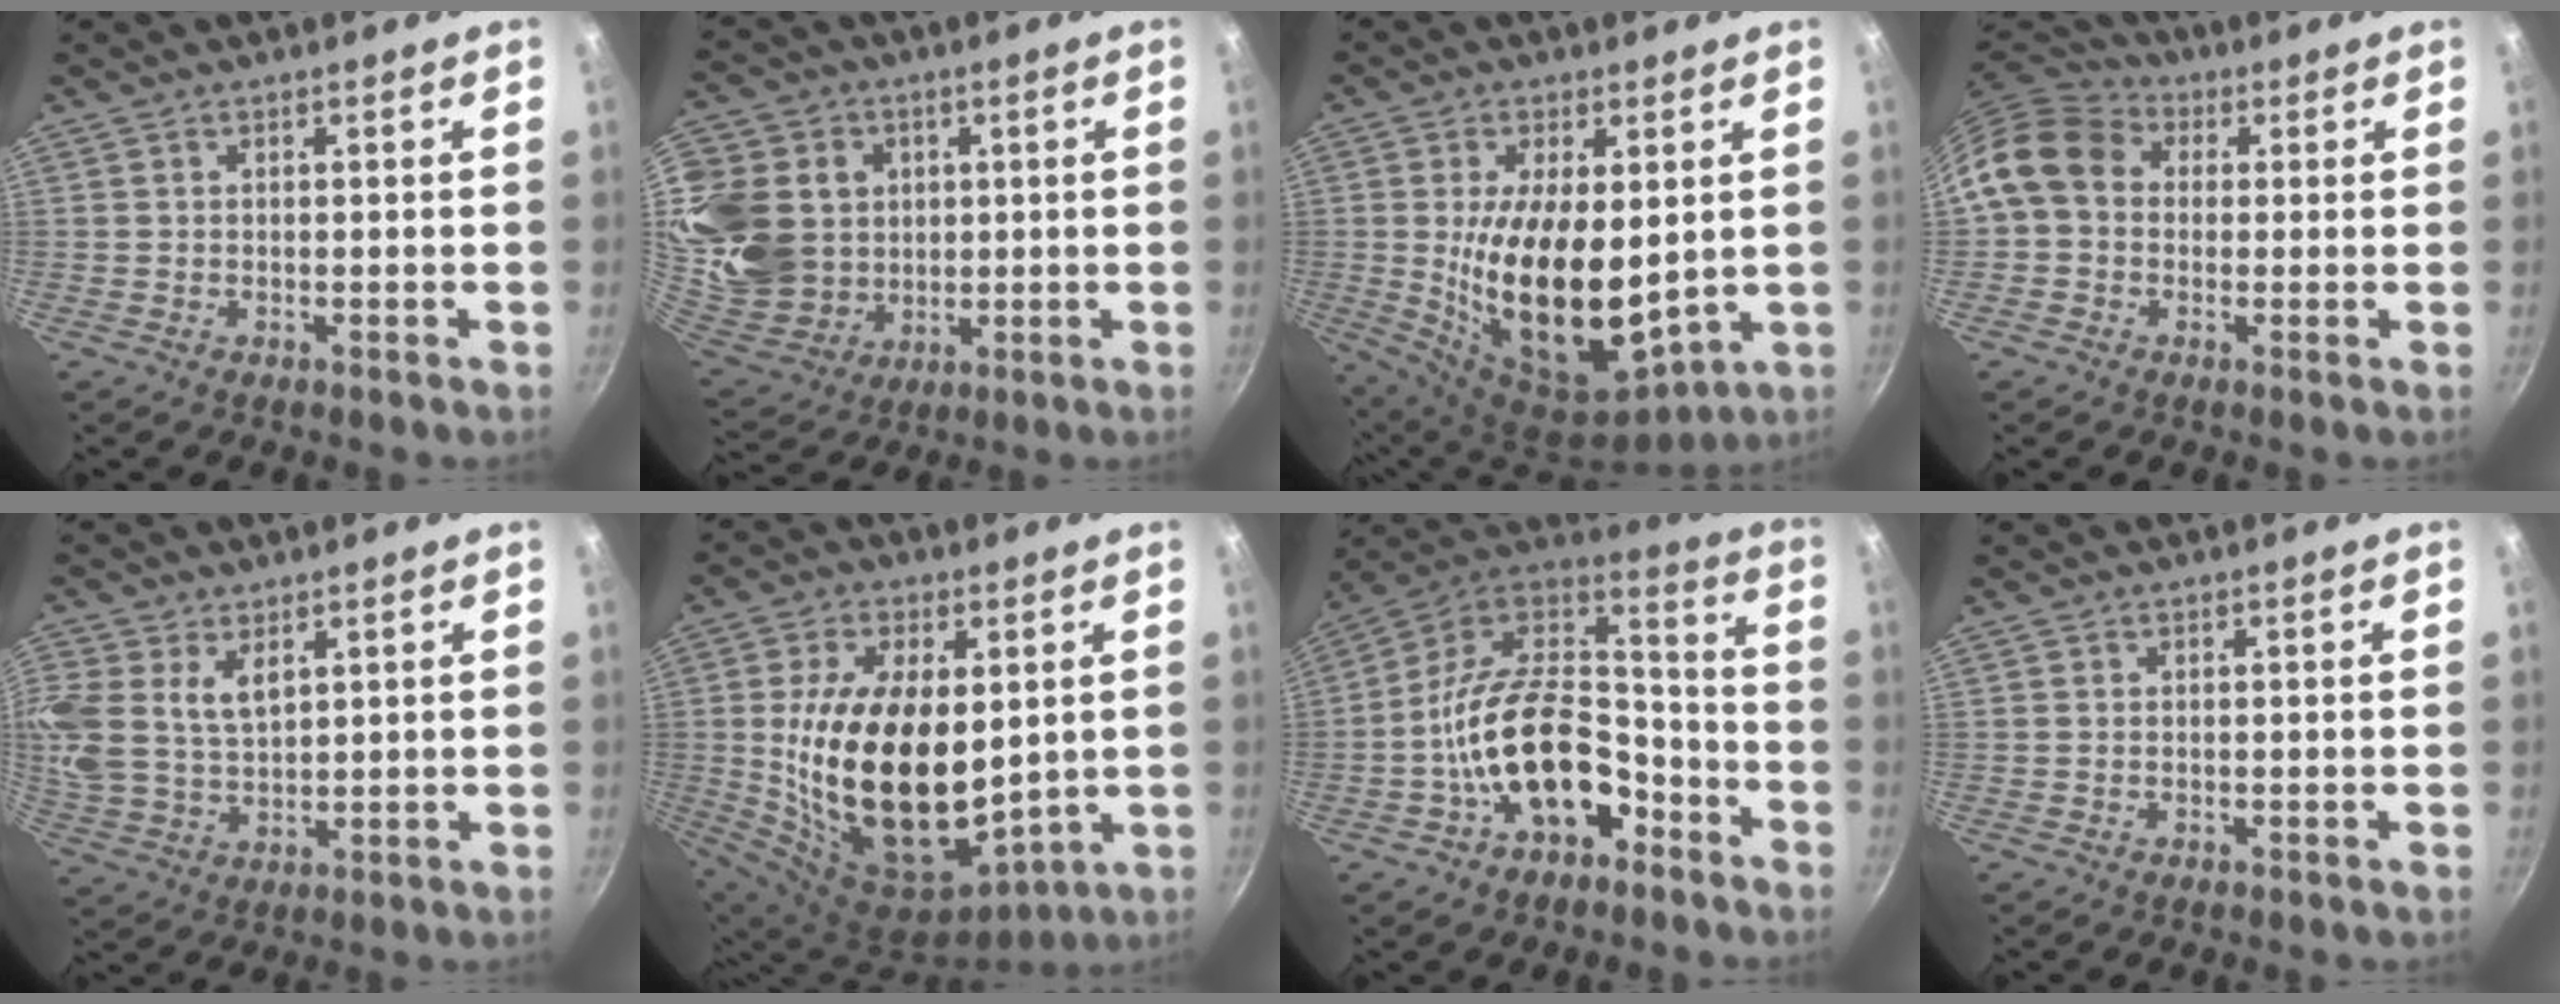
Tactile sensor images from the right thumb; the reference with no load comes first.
{"total": 24.7, "force": [4.4, 20.7, 12.6], "torque": [-0.284, -0.001, 0.098]}
{"total": 19.4, "force": [0.9, 9.9, 16.7], "torque": [-0.284, -0.031, 0.032]}
{"total": 11.0, "force": [1.4, 9.0, 6.2], "torque": [-0.089, 0.026, 0.004]}
{"total": 12.6, "force": [5.0, 8.4, 8.0], "torque": [-0.191, 0.001, 0.106]}
{"total": 23.9, "force": [2.0, 13.5, 19.5], "torque": [-0.340, -0.028, 0.052]}
{"total": 21.1, "force": [-8.5, 12.8, 14.5], "torque": [-0.211, 0.082, -0.151]}
{"total": 0.0}